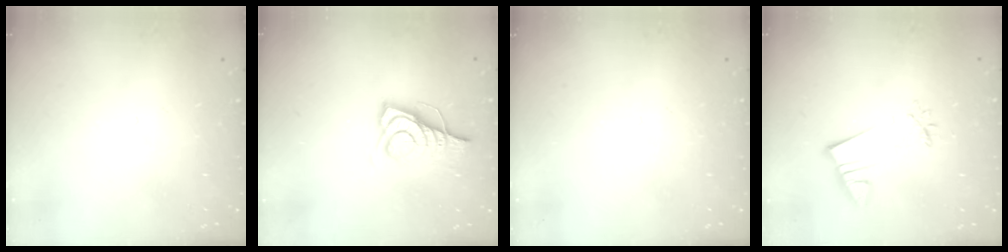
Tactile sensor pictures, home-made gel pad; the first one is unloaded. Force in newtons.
{"total": 10.1, "press": 9.6, "slide": 3.1}
{"total": 0.0}
{"total": 3.9, "press": 3.8, "slide": 0.5}